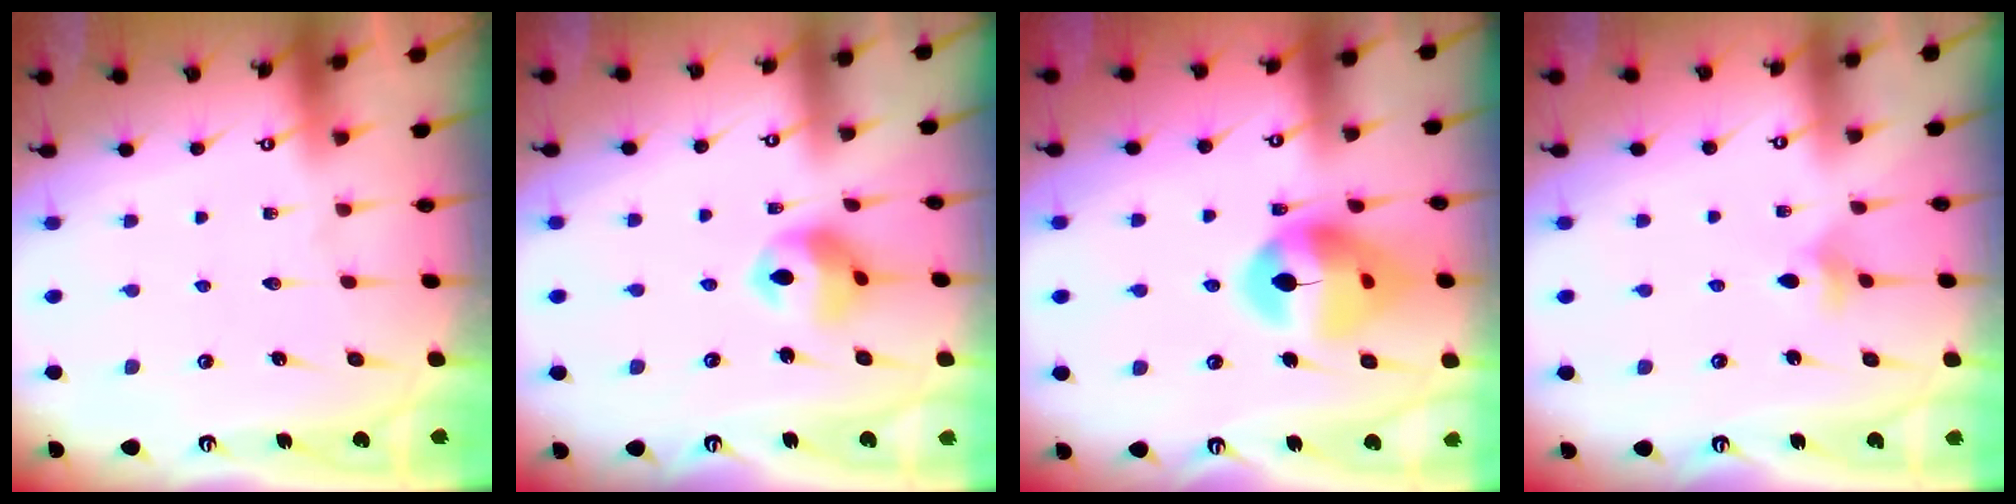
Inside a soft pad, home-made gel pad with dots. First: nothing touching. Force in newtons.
{"total": 10.2, "press": 10.1, "slide": 1.0}
{"total": 15.1, "press": 14.9, "slide": 1.9}
{"total": 4.6, "press": 4.5, "slide": 1.0}